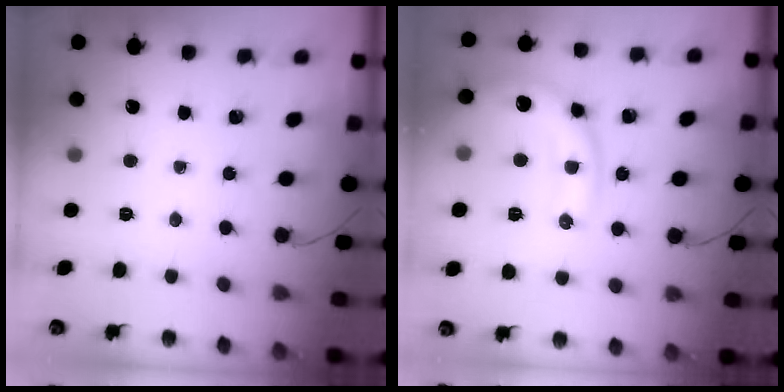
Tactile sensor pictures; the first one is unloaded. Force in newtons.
{"total": 14.2, "press": 14.2, "slide": 0.7}